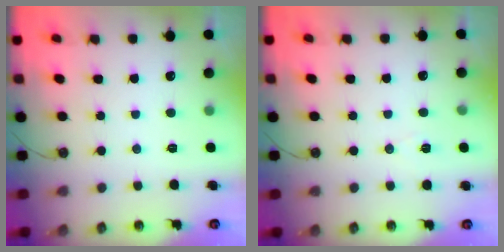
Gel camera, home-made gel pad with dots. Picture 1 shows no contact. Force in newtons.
{"total": 5.9, "press": 3.7, "slide": 4.5}